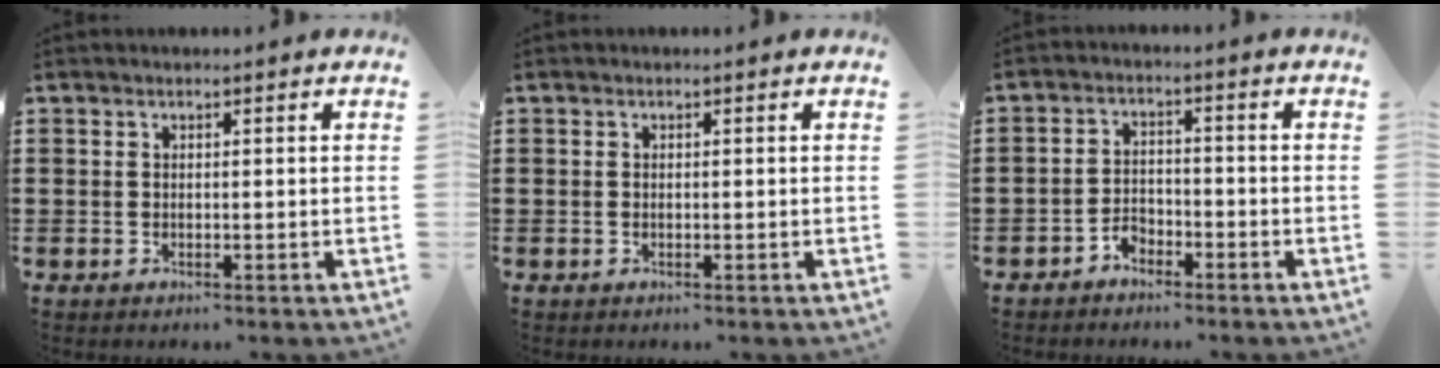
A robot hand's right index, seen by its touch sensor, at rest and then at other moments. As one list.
[{"total": 0.0}, {"total": 2.7, "force": [-2.3, 1.3, 0.5], "torque": [-0.017, 0.004, -0.048]}]